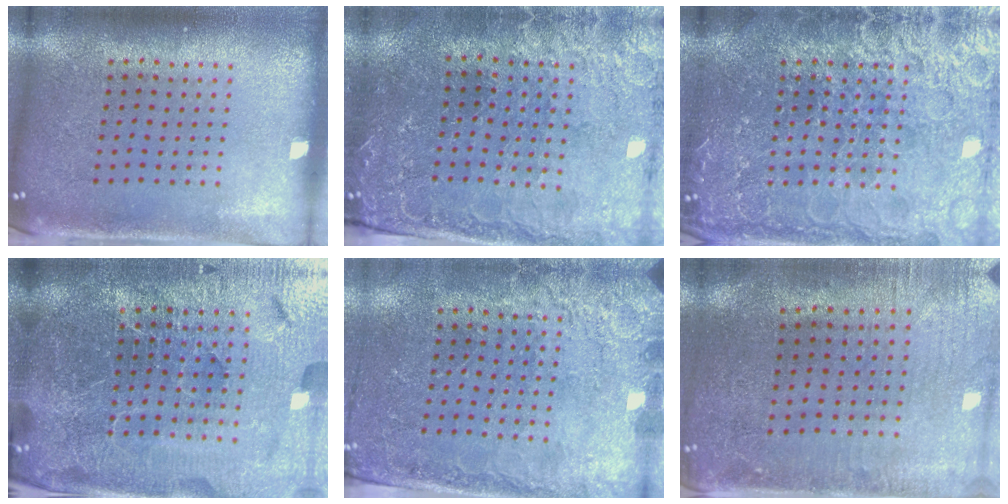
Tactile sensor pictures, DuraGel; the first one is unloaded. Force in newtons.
{"total": 1.0, "press": 0.9, "slide": 0.3}
{"total": 7.0, "press": 6.9, "slide": 0.8}
{"total": 6.5, "press": 5.8, "slide": 3.0}
{"total": 2.5, "press": 2.4, "slide": 0.9}
{"total": 0.5, "press": 0.3, "slide": 0.5}